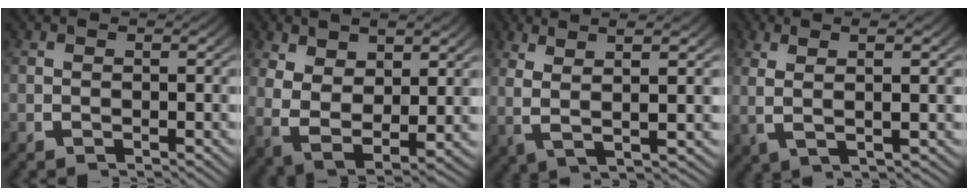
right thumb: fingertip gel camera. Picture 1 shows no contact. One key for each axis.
{"total": 9.2, "fx": -0.5, "fy": 6.5, "fz": 6.4, "tx": -0.164, "ty": -0.050, "tz": 0.017}
{"total": 7.6, "fx": 2.5, "fy": 2.6, "fz": 6.7, "tx": -0.122, "ty": 0.008, "tz": 0.045}
{"total": 5.7, "fx": 1.4, "fy": 1.7, "fz": 5.3, "tx": -0.101, "ty": 0.002, "tz": 0.032}